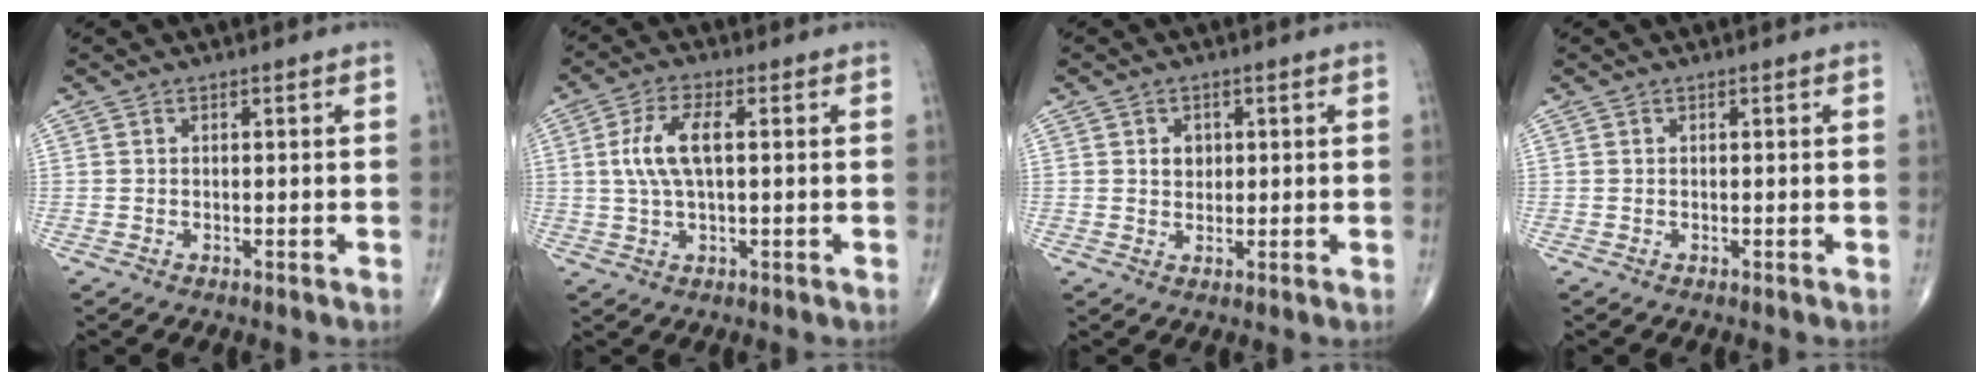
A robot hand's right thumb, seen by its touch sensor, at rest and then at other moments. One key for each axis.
{"total": 7.6, "fx": 1.1, "fy": 2.9, "fz": 6.9, "tx": -0.151, "ty": 0.009, "tz": 0.019}
{"total": 2.7, "fx": 0.7, "fy": 2.2, "fz": 1.5, "tx": -0.009, "ty": -0.002, "tz": 0.012}
{"total": 0.0}